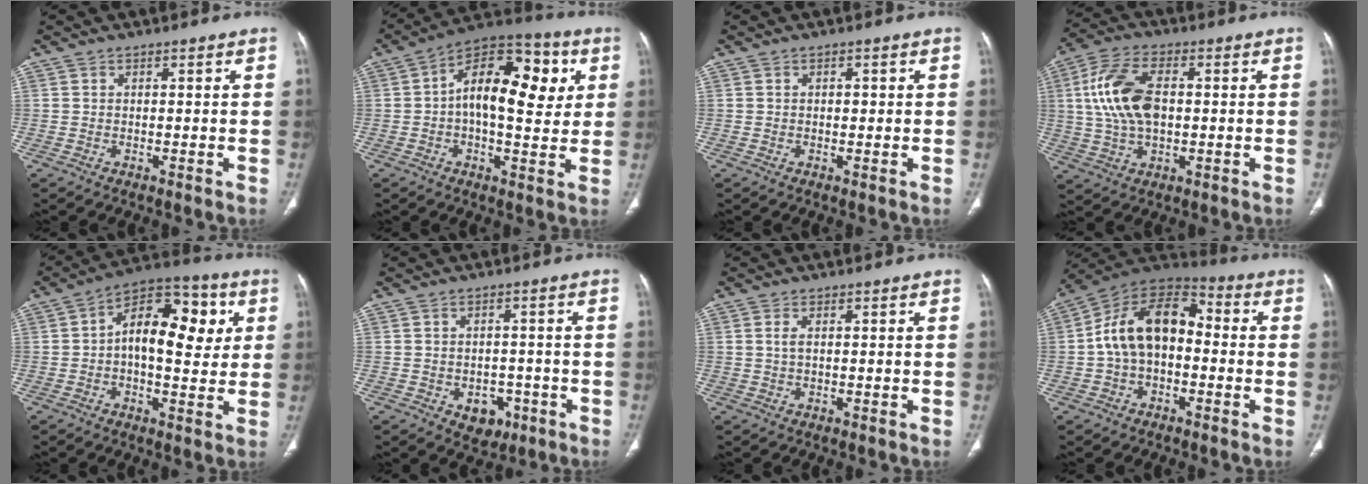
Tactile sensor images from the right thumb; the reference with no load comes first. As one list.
[{"total": 18.3, "force": [3.0, 9.7, 15.2], "torque": [-0.199, 0.023, 0.034]}, {"total": 1.0, "force": [0.1, 0.7, 0.8], "torque": [-0.010, 0.002, 0.002]}, {"total": 13.1, "force": [1.4, 7.4, 10.8], "torque": [-0.221, 0.013, 0.026]}, {"total": 16.1, "force": [2.4, 8.8, 13.2], "torque": [-0.164, 0.024, 0.028]}, {"total": 5.3, "force": [-2.2, 4.0, 2.6], "torque": [-0.009, 0.015, -0.019]}, {"total": 1.4, "force": [0.3, 0.6, 1.2], "torque": [-0.034, 0.006, 0.011]}, {"total": 15.1, "force": [-0.5, 9.6, 11.6], "torque": [-0.182, 0.048, -0.022]}]